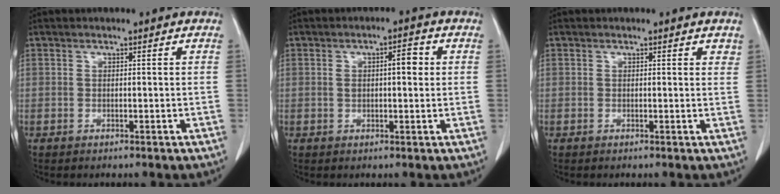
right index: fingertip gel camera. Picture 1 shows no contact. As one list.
[{"total": 4.2, "force": [0.9, 1.4, 3.9], "torque": [-0.068, 0.018, 0.016]}, {"total": 1.1, "force": [0.8, 0.4, 0.5], "torque": [-0.003, 0.000, 0.004]}]